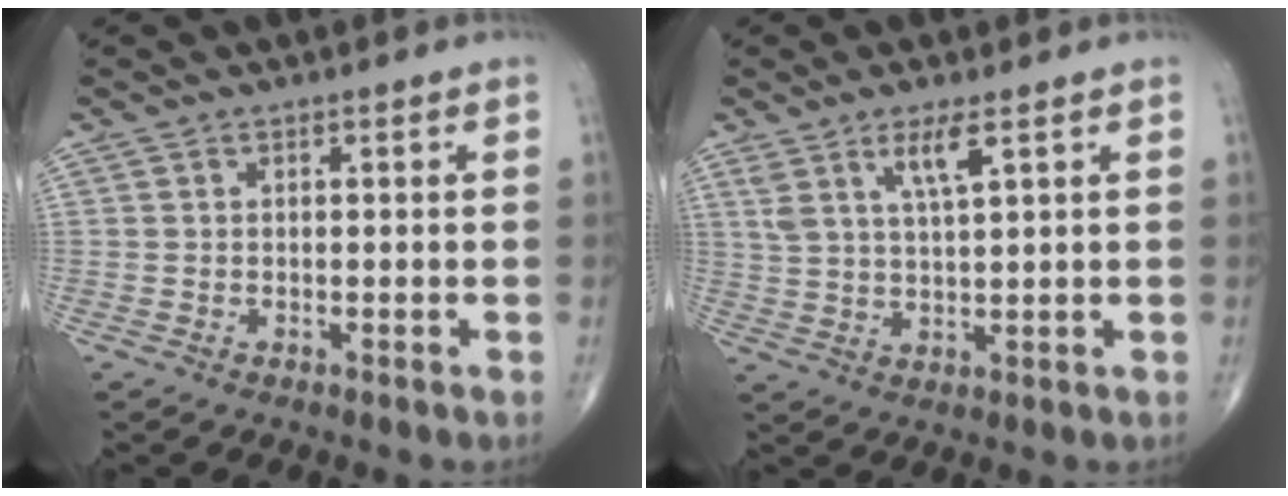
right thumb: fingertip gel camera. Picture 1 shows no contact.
{"total": 5.7, "force": [3.2, 1.0, 4.6], "torque": [-0.098, -0.015, 0.067]}